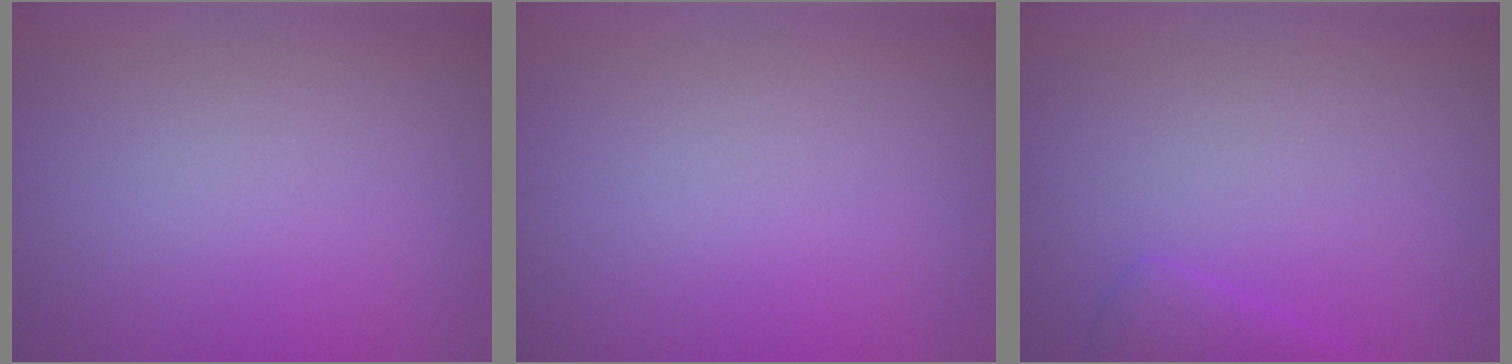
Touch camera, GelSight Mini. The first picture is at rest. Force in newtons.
{"total": 0.0}
{"total": 2.0, "press": 2.0, "slide": 0.2}